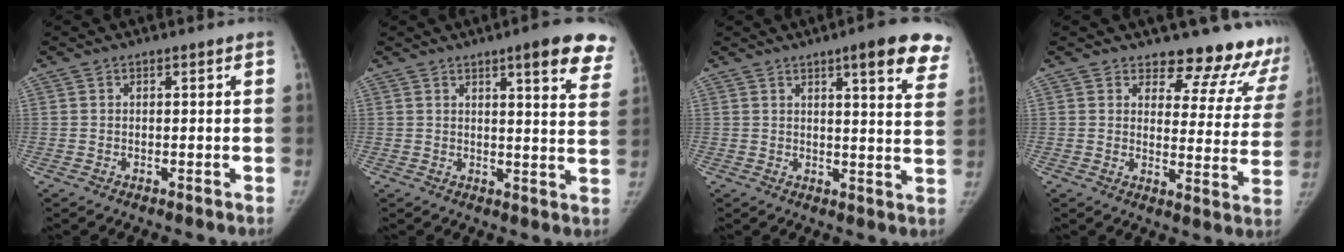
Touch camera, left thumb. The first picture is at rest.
{"total": 12.7, "force": [8.4, 2.4, 9.2], "torque": [-0.086, -0.037, 0.089]}
{"total": 13.8, "force": [8.8, 2.6, 10.2], "torque": [-0.099, -0.038, 0.096]}
{"total": 16.0, "force": [14.6, 5.6, 3.6], "torque": [0.018, -0.133, 0.156]}